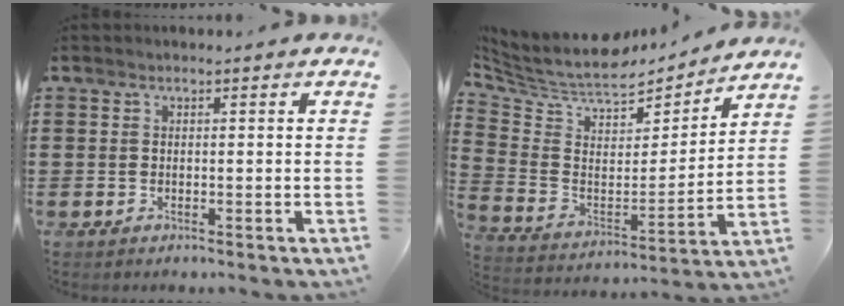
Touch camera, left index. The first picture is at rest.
{"total": 6.7, "force": [6.1, 2.2, 1.9], "torque": [-0.073, -0.047, 0.102]}